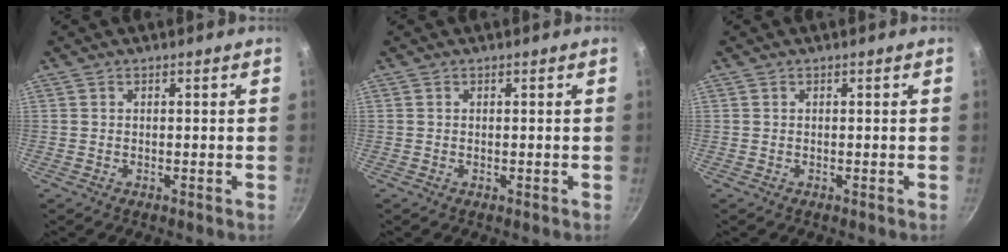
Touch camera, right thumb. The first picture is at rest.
{"total": 0.0}
{"total": 0.0}